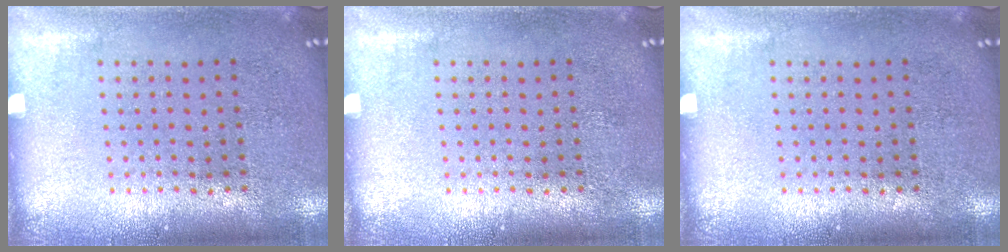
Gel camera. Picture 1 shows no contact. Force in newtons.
{"total": 0.0}
{"total": 0.0}